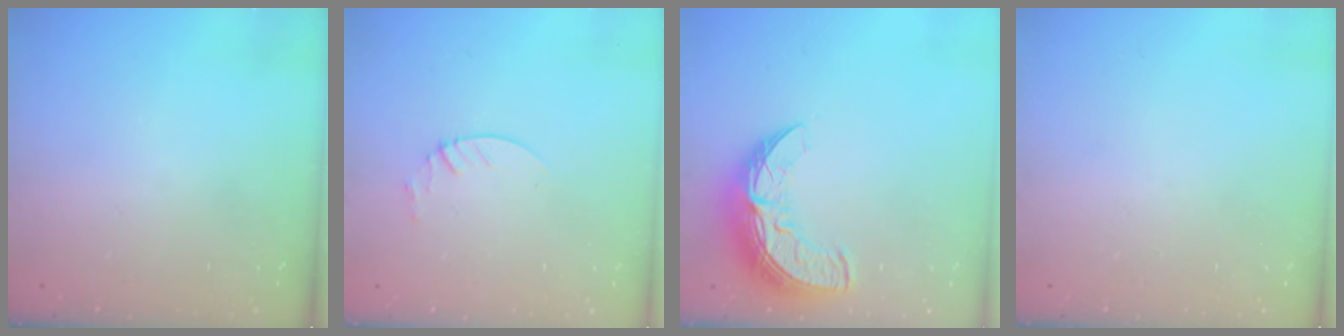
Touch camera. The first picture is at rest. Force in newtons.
{"total": 1.9, "press": 1.9, "slide": 0.2}
{"total": 11.3, "press": 11.3, "slide": 0.8}
{"total": 0.0}